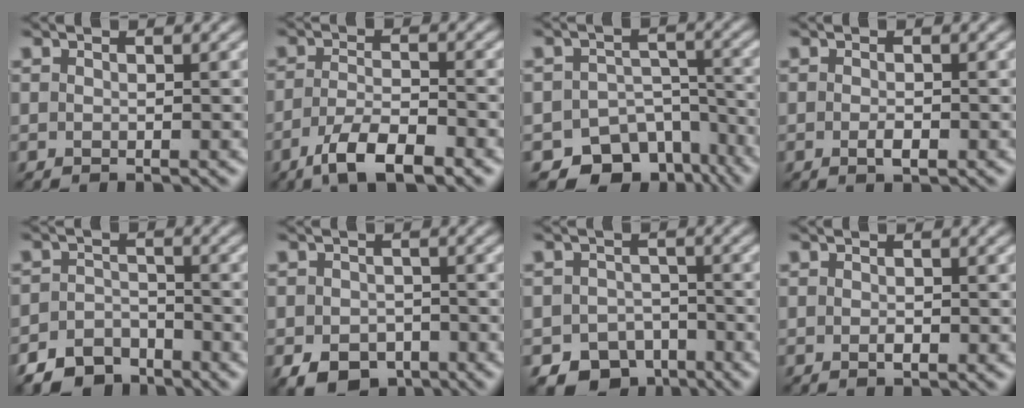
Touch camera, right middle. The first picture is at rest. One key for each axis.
{"total": 5.4, "fx": -3.7, "fy": 1.6, "fz": 3.7, "tx": -0.074, "ty": -0.002, "tz": -0.069}
{"total": 8.9, "fx": -6.6, "fy": 5.5, "fz": 2.4, "tx": -0.009, "ty": -0.008, "tz": -0.085}
{"total": 1.2, "fx": -0.6, "fy": 0.4, "fz": 1.0, "tx": -0.020, "ty": -0.002, "tz": -0.009}
{"total": 4.0, "fx": -3.3, "fy": 2.0, "fz": 0.9, "tx": -0.013, "ty": 0.002, "tz": -0.065}
{"total": 4.2, "fx": -2.6, "fy": 2.8, "fz": 1.8, "tx": -0.031, "ty": -0.008, "tz": -0.046}
{"total": 4.8, "fx": -3.2, "fy": 3.3, "fz": 1.4, "tx": -0.016, "ty": -0.007, "tz": -0.050}
{"total": 0.7, "fx": -0.3, "fy": 0.3, "fz": 0.6, "tx": -0.012, "ty": -0.003, "tz": -0.005}